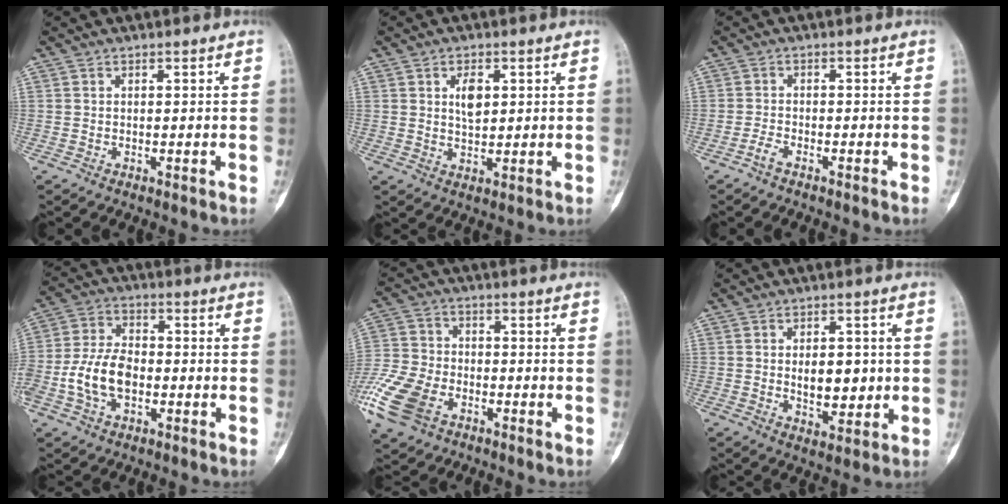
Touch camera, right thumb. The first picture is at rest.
{"total": 4.4, "force": [1.3, 2.5, 3.3], "torque": [-0.048, -0.008, 0.023]}
{"total": 1.8, "force": [-1.5, 0.3, 1.0], "torque": [-0.027, 0.005, -0.033]}
{"total": 10.4, "force": [-2.6, 6.7, 7.6], "torque": [-0.144, 0.029, -0.054]}
{"total": 14.4, "force": [-7.0, 8.9, 8.8], "torque": [-0.198, 0.007, -0.139]}
{"total": 7.0, "force": [0.1, 4.1, 5.7], "torque": [-0.056, -0.005, 0.010]}